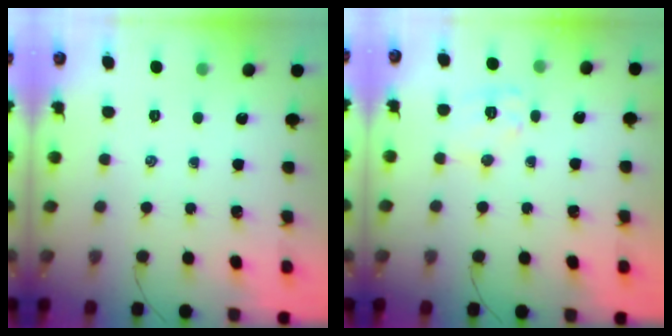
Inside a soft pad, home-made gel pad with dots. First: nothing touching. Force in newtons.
{"total": 8.8, "press": 8.7, "slide": 0.5}